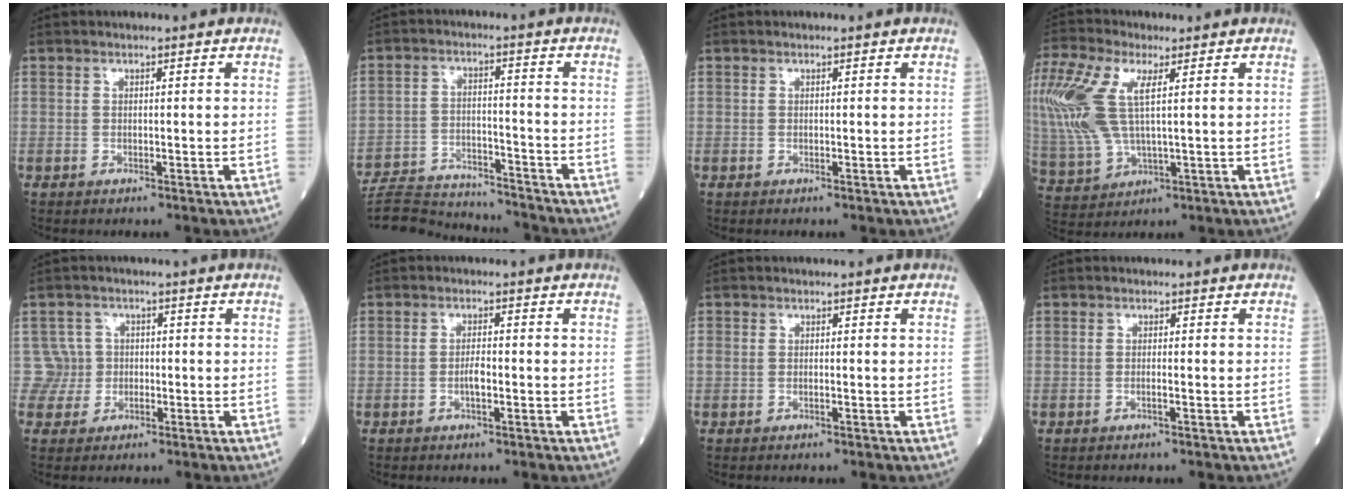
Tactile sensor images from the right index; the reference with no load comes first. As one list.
[{"total": 13.7, "force": [-13.3, 1.6, 2.7], "torque": [-0.050, 0.006, -0.205]}, {"total": 0.0}, {"total": 16.7, "force": [4.6, 6.9, 14.4], "torque": [-0.366, 0.013, 0.089]}, {"total": 3.4, "force": [-0.5, 3.3, -0.6], "torque": [0.025, 0.011, -0.015]}, {"total": 2.3, "force": [-0.6, 0.6, 2.1], "torque": [-0.040, 0.002, -0.010]}, {"total": 0.9, "force": [-0.1, 0.6, 0.7], "torque": [-0.027, 0.006, 0.000]}, {"total": 0.9, "force": [-0.3, 0.0, 0.9], "torque": [-0.019, 0.000, -0.007]}]